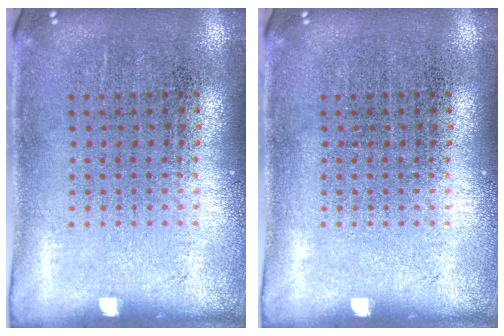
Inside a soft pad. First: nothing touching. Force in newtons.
{"total": 0.0}